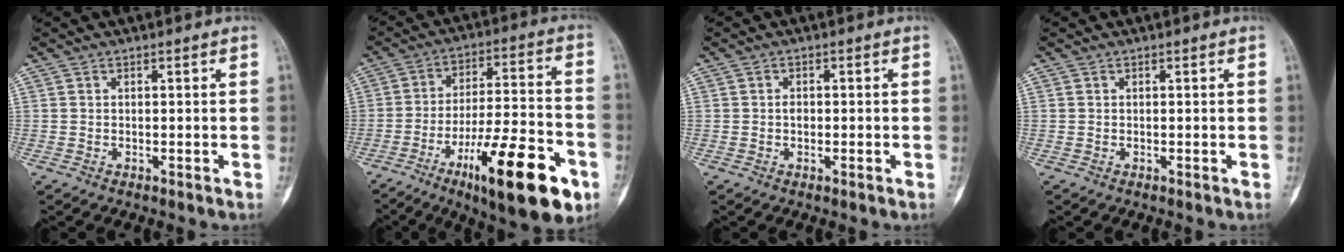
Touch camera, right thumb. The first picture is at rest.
{"total": 22.1, "force": [-10.5, 6.0, 18.5], "torque": [-0.265, 0.049, -0.159]}
{"total": 1.2, "force": [-0.3, 0.7, 0.9], "torque": [-0.010, 0.001, -0.006]}
{"total": 0.0}